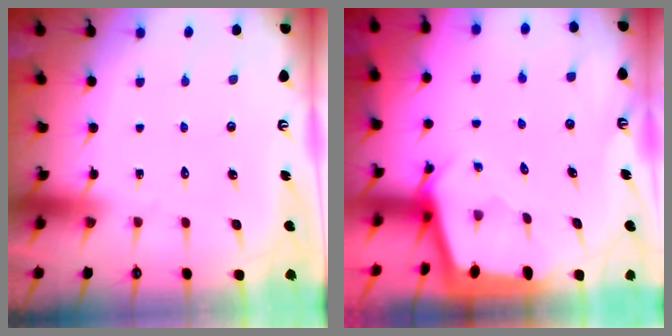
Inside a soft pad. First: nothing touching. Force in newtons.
{"total": 2.4, "press": 2.4, "slide": 0.1}